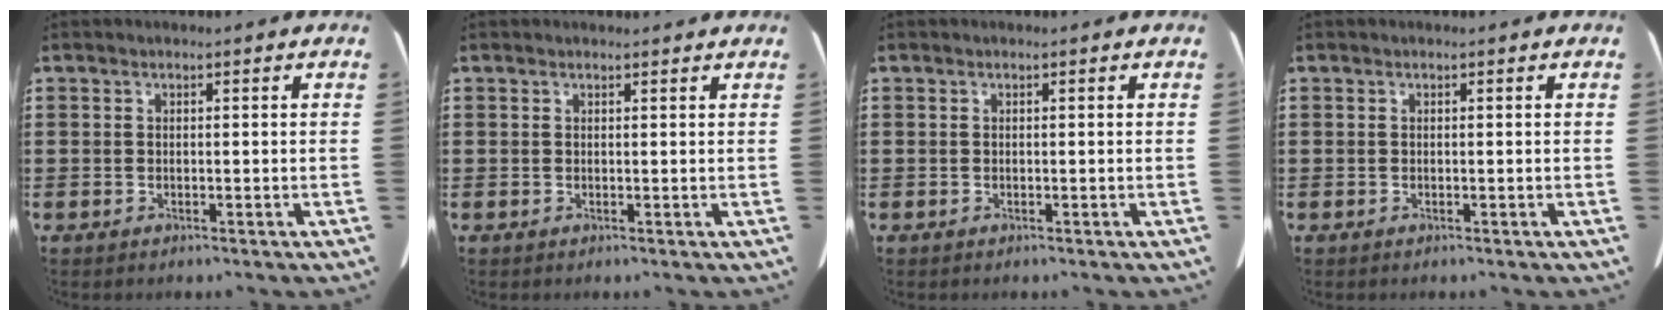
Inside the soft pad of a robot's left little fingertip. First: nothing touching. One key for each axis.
{"total": 0.5, "fx": 0.5, "fy": 0.1, "fz": 0.2, "tx": 0.002, "ty": -0.001, "tz": 0.008}
{"total": 0.0}
{"total": 0.0}